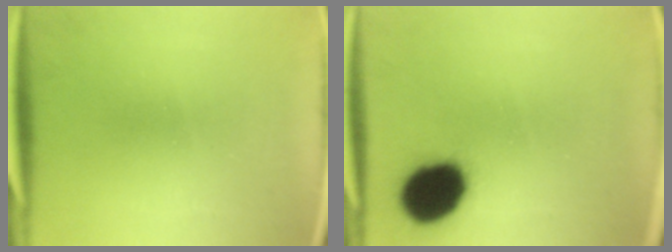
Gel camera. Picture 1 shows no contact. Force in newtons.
{"total": 16.4}